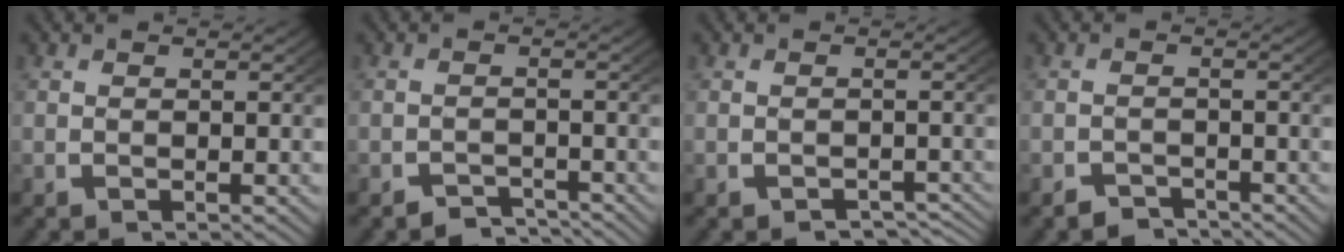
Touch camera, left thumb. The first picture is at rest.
{"total": 2.6, "force": [-2.4, 0.8, 0.7], "torque": [-0.004, -0.011, -0.043]}
{"total": 2.9, "force": [-2.5, 1.0, 0.9], "torque": [-0.006, -0.009, -0.035]}
{"total": 2.2, "force": [-2.1, 0.7, 0.3], "torque": [0.000, -0.012, -0.038]}